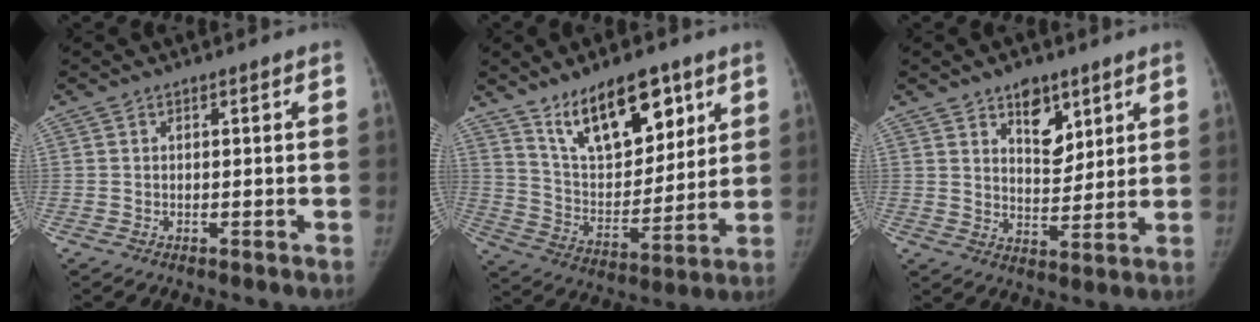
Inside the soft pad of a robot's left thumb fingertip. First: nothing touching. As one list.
[{"total": 17.5, "force": [10.6, 8.0, 11.2], "torque": [-0.134, -0.057, 0.195]}, {"total": 8.4, "force": [4.9, 4.8, 4.9], "torque": [-0.042, -0.033, 0.081]}]